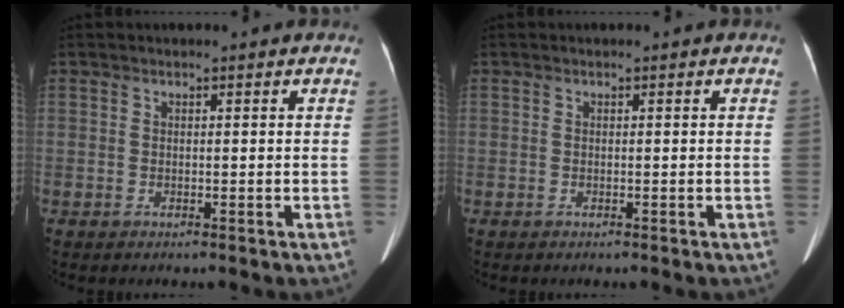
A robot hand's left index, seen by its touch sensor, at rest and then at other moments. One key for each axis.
{"total": 0.0}